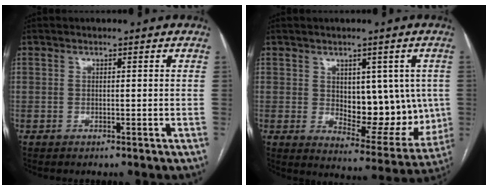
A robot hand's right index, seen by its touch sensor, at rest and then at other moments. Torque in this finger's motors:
{"motor_torque": [0.81, 0.49, 0.23, 0.06]}